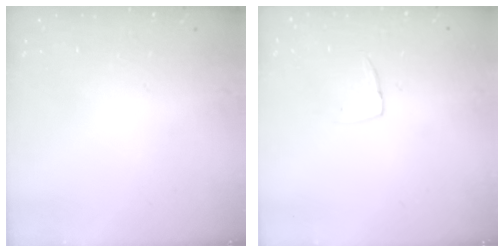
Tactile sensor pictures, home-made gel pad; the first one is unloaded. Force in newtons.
{"total": 4.0, "press": 4.0, "slide": 0.2}